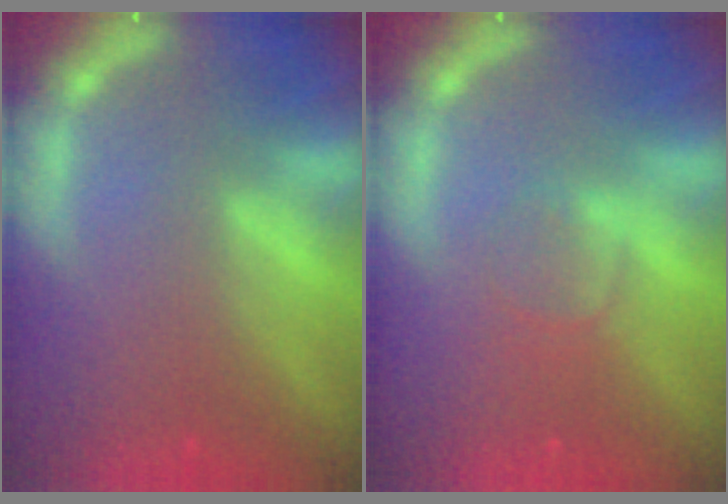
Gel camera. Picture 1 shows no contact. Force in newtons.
{"total": 1.9}